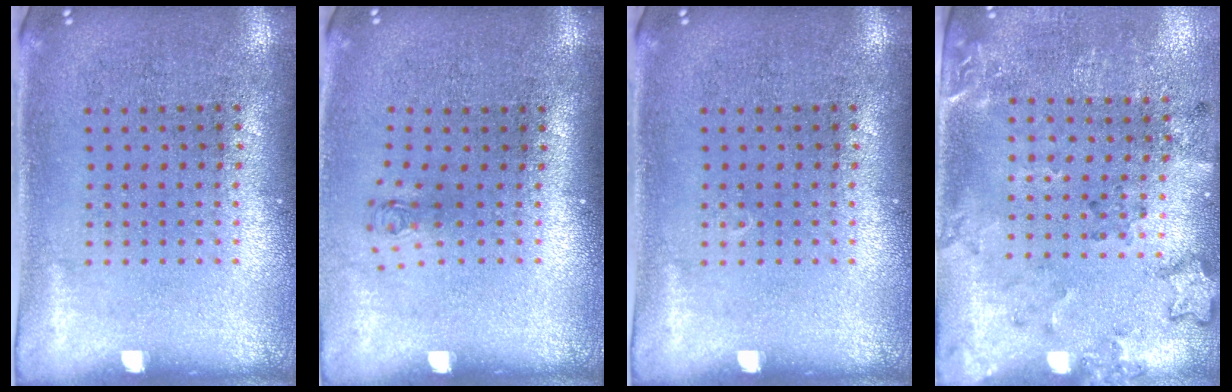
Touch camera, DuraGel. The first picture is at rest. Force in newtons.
{"total": 0.7, "press": 0.3, "slide": 0.7}
{"total": 0.0}
{"total": 2.0, "press": 1.5, "slide": 1.4}